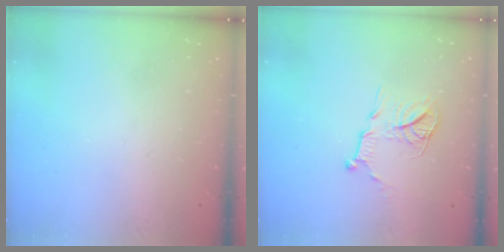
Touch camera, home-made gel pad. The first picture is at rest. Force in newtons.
{"total": 12.1, "press": 12.1, "slide": 0.9}